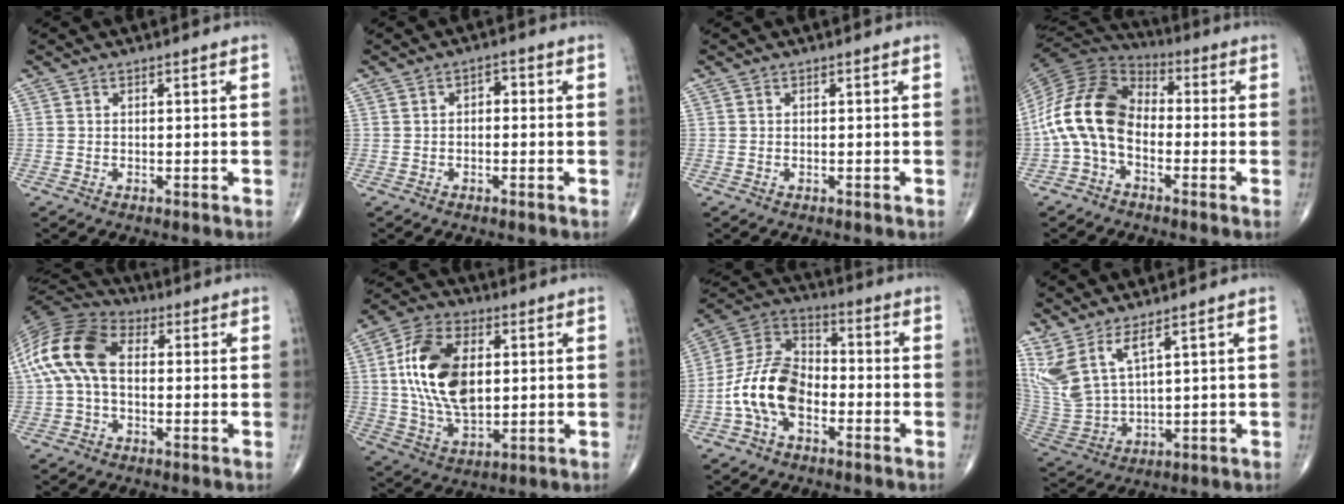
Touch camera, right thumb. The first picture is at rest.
{"total": 2.1, "force": [0.0, 1.4, 1.6], "torque": [-0.013, 0.009, -0.007]}
{"total": 0.0}
{"total": 14.3, "force": [-2.6, 9.4, 10.5], "torque": [-0.203, 0.047, -0.064]}
{"total": 14.4, "force": [1.0, 8.9, 11.2], "torque": [-0.233, 0.037, 0.008]}
{"total": 17.4, "force": [2.5, 10.0, 14.0], "torque": [-0.257, -0.001, 0.048]}
{"total": 13.6, "force": [-4.1, 8.4, 9.8], "torque": [-0.183, 0.042, -0.087]}
{"total": 9.7, "force": [6.0, 2.9, 7.0], "torque": [-0.166, -0.036, 0.147]}